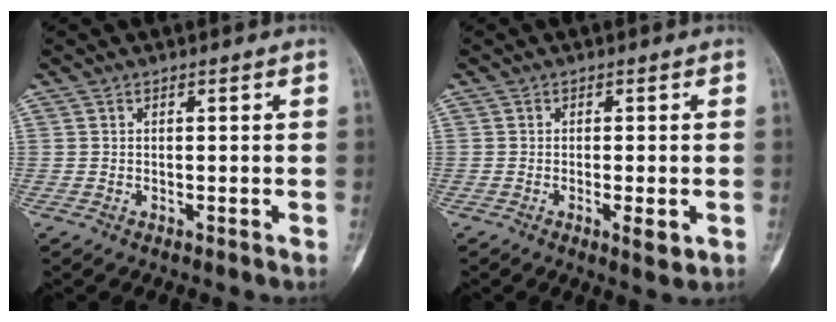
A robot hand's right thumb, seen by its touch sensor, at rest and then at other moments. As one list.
[{"total": 3.4, "force": [-1.0, 1.0, 3.0], "torque": [-0.048, -0.006, -0.014]}]